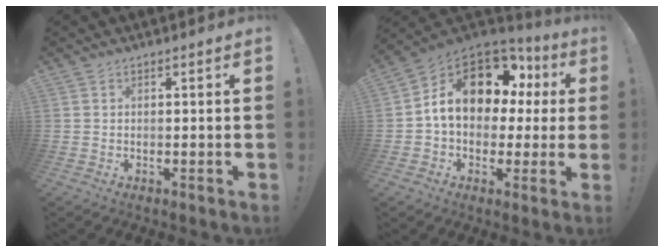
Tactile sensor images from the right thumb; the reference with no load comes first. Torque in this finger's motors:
{"motor_torque": [2.20, 2.81, 0.60, -0.37, 0.12]}